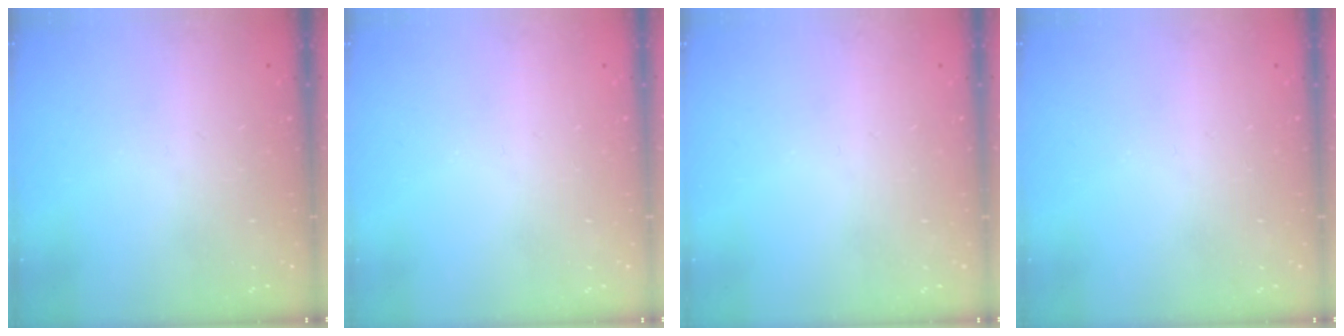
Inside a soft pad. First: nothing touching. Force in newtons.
{"total": 0.0}
{"total": 0.0}
{"total": 0.0}